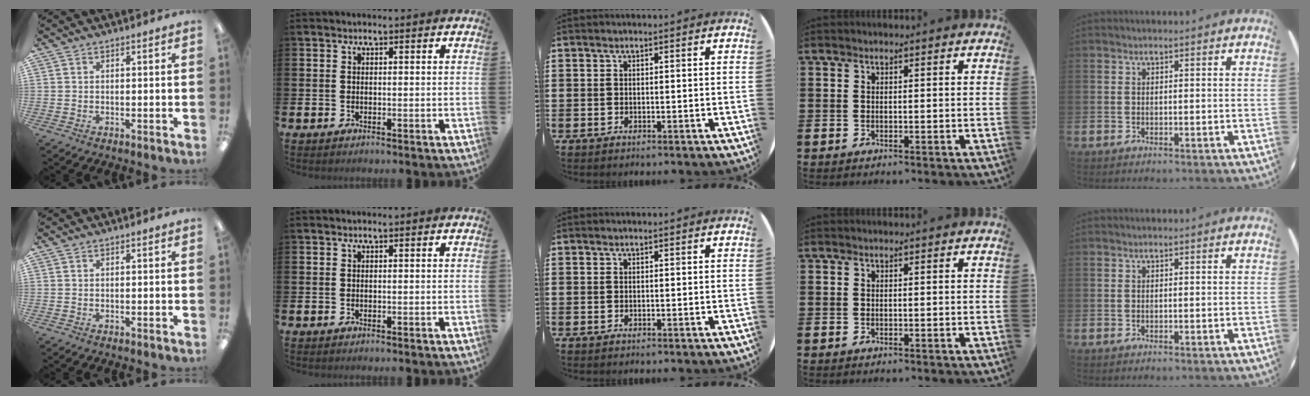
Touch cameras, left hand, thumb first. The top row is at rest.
{}